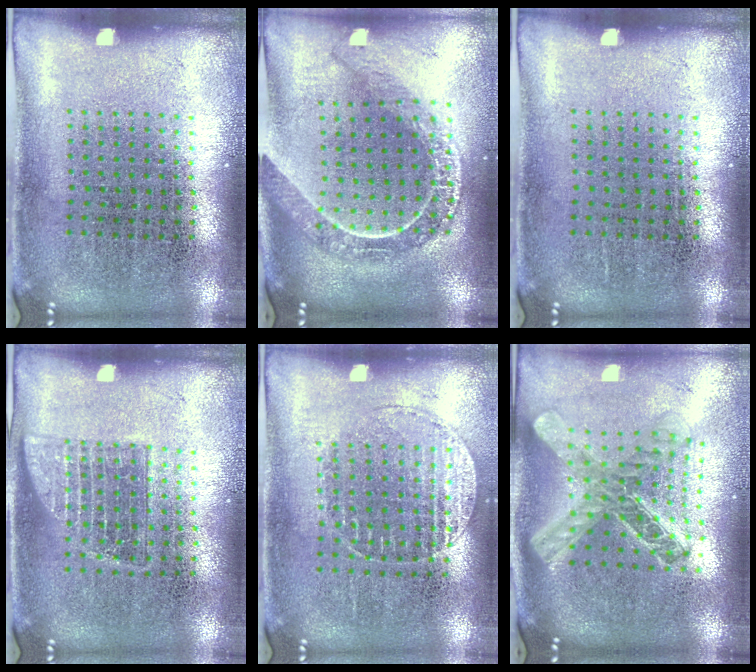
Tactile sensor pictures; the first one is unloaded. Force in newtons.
{"total": 2.2, "press": 1.8, "slide": 1.2}
{"total": 0.0}
{"total": 1.0, "press": 1.0, "slide": 0.2}
{"total": 1.1, "press": 1.1, "slide": 0.4}
{"total": 2.3, "press": 1.9, "slide": 1.3}